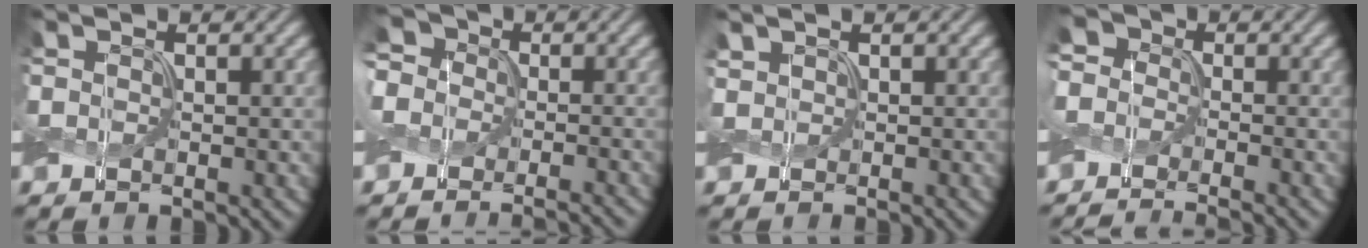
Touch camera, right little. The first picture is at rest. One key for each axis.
{"total": 6.9, "fx": -2.0, "fy": 5.9, "fz": 3.1, "tx": -0.039, "ty": 0.014, "tz": -0.074}
{"total": 0.5, "fx": 0.5, "fy": 0.1, "fz": -0.1, "tx": 0.000, "ty": 0.003, "tz": 0.009}
{"total": 6.3, "fx": -3.0, "fy": 4.4, "fz": 3.3, "tx": -0.052, "ty": 0.003, "tz": -0.071}